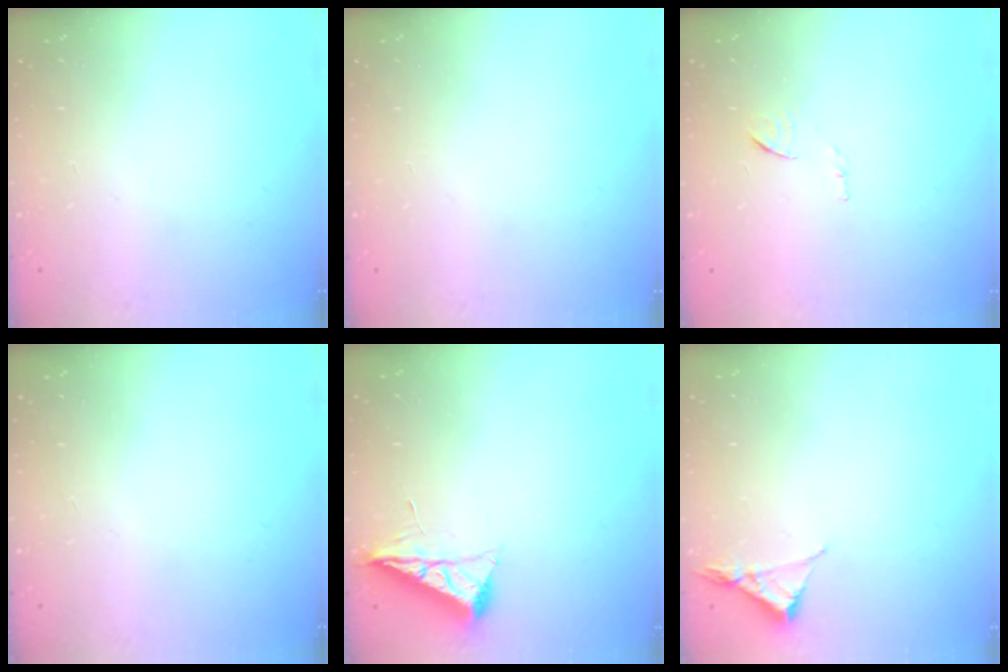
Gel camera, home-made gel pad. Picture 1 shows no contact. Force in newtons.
{"total": 0.0}
{"total": 6.9, "press": 6.9, "slide": 0.7}
{"total": 0.0}
{"total": 6.8, "press": 6.8, "slide": 0.9}
{"total": 3.1, "press": 3.1, "slide": 0.5}